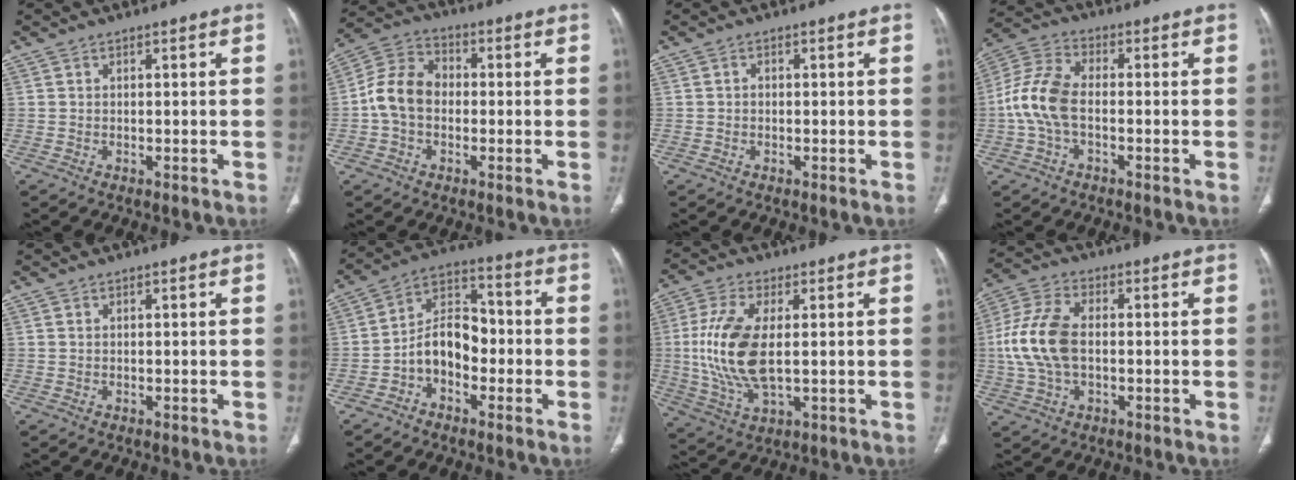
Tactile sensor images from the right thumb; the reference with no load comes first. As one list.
[{"total": 9.6, "force": [-0.8, 7.3, 6.2], "torque": [-0.110, 0.033, -0.028]}, {"total": 0.6, "force": [-0.2, 0.5, 0.3], "torque": [-0.001, 0.001, -0.005]}, {"total": 9.7, "force": [-1.5, 5.5, 7.8], "torque": [-0.177, 0.029, -0.037]}, {"total": 0.0}, {"total": 10.5, "force": [-3.0, 7.4, 6.9], "torque": [-0.093, 0.045, -0.065]}, {"total": 13.8, "force": [0.6, 6.5, 12.1], "torque": [-0.266, -0.008, 0.017]}, {"total": 11.9, "force": [-0.3, 7.1, 9.6], "torque": [-0.212, 0.018, -0.007]}]